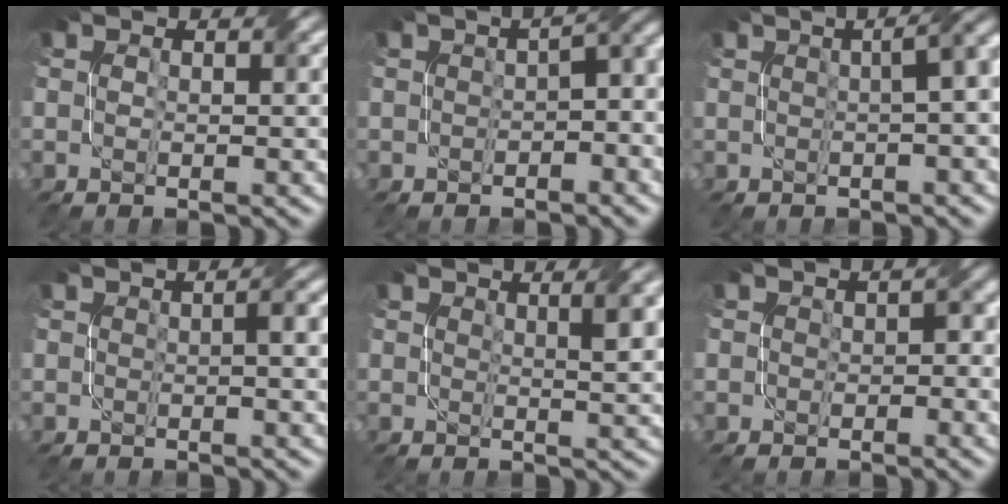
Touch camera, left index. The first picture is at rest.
{"total": 5.8, "force": [-0.9, 2.6, 5.1], "torque": [-0.031, 0.016, -0.011]}
{"total": 9.6, "force": [1.9, 5.0, 8.0], "torque": [-0.012, 0.058, -0.010]}
{"total": 1.8, "force": [-0.2, 0.3, 1.8], "torque": [-0.022, 0.008, 0.000]}
{"total": 2.6, "force": [0.8, 0.7, 2.4], "torque": [-0.019, 0.007, 0.013]}
{"total": 2.2, "force": [-0.7, 1.5, 1.4], "torque": [-0.009, 0.001, -0.005]}